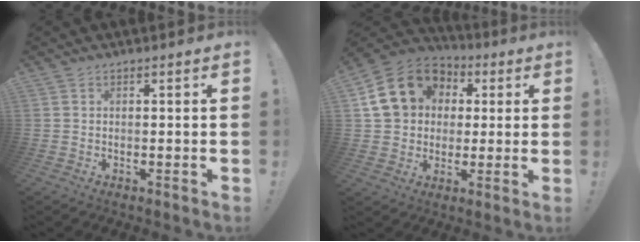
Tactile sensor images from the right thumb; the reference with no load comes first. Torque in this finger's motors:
{"motor_torque": [0.92, 2.00, 1.04, 0.15, 0.07]}